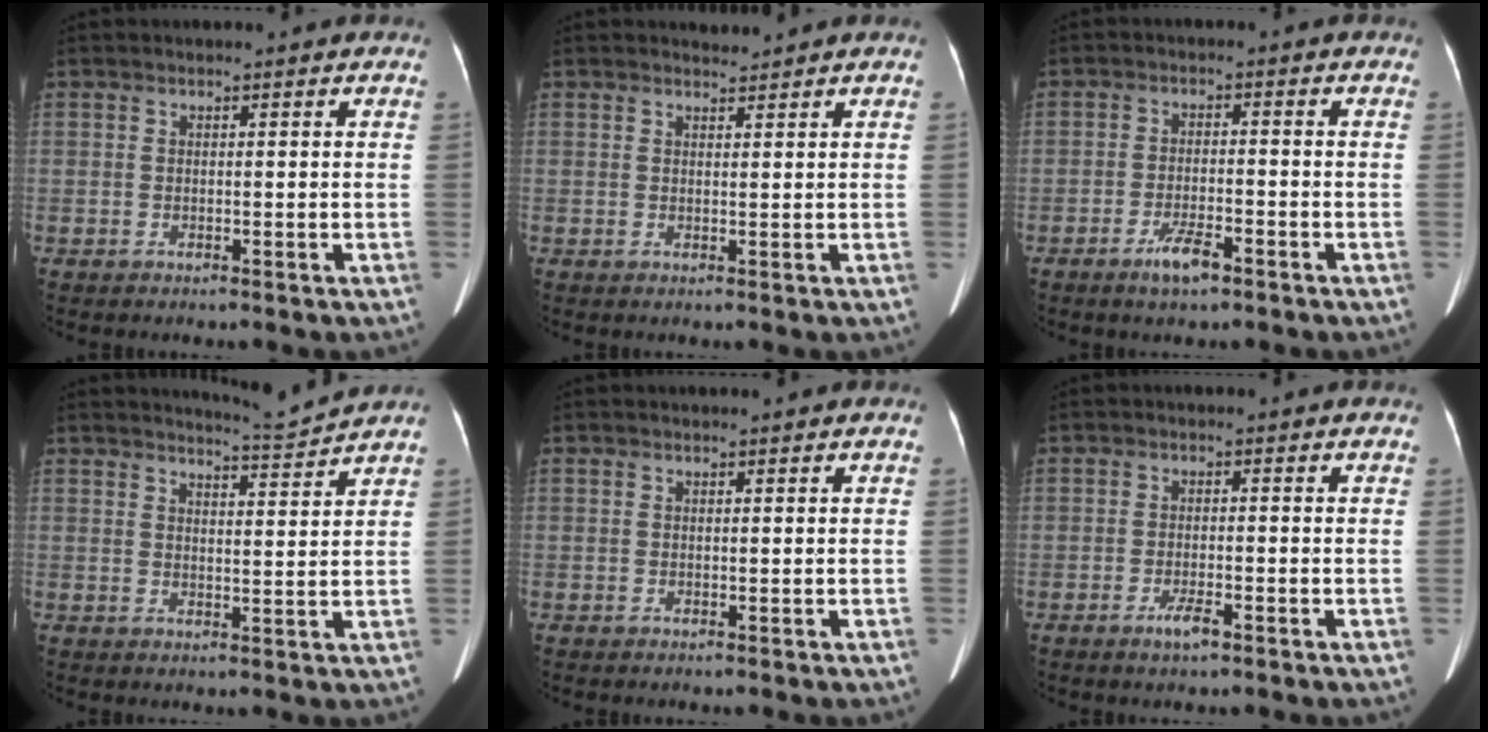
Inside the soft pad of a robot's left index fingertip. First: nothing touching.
{"total": 1.0, "force": [1.0, -0.2, -0.3], "torque": [-0.006, -0.002, 0.018]}
{"total": 4.1, "force": [-2.9, 0.8, 2.8], "torque": [-0.059, -0.008, -0.050]}
{"total": 4.2, "force": [3.9, -1.5, -0.5], "torque": [-0.005, -0.024, 0.064]}
{"total": 0.0}
{"total": 2.6, "force": [-1.8, 0.4, 1.9], "torque": [-0.039, -0.007, -0.030]}